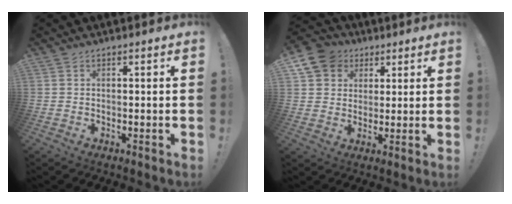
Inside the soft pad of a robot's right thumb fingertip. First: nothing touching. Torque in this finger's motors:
{"motor_torque": [1.06, 1.06, 0.12, 0.11, 0.19]}